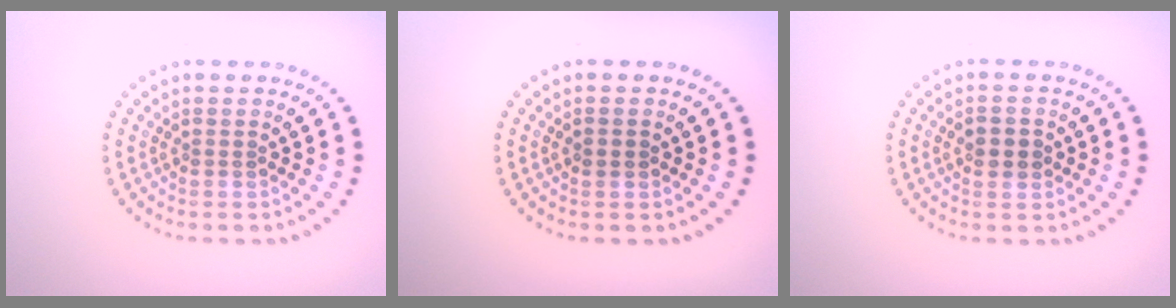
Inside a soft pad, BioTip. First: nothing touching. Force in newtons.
{"total": 1.1, "press": 1.1, "slide": 0.1}
{"total": 1.9, "press": 1.9, "slide": 0.2}